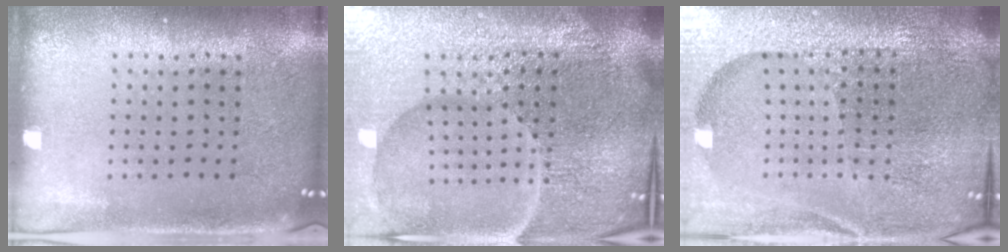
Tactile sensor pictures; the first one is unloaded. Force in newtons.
{"total": 7.2, "press": 6.4, "slide": 3.4}
{"total": 5.6, "press": 5.1, "slide": 2.3}